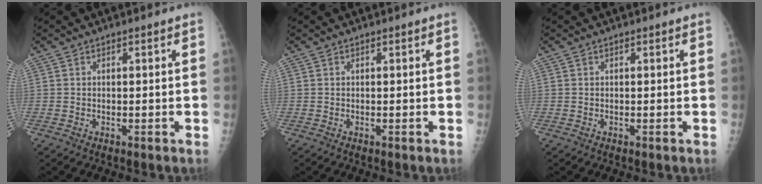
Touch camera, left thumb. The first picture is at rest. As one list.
[{"total": 0.0}, {"total": 0.0}]